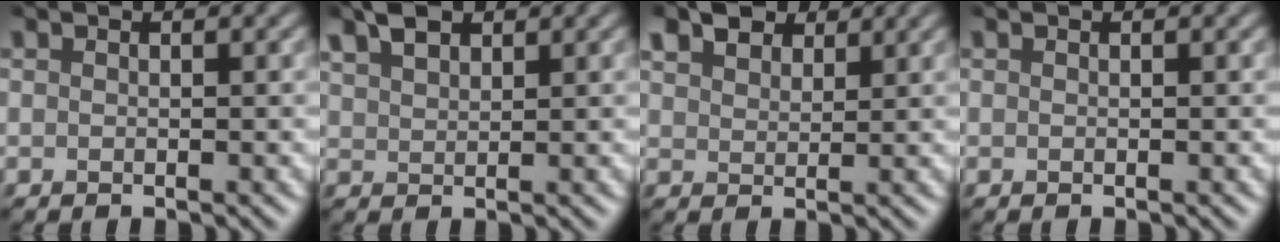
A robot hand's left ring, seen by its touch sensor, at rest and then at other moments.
{"total": 3.2, "force": [2.1, 1.5, 1.9], "torque": [-0.046, 0.014, 0.043]}
{"total": 4.5, "force": [3.1, 2.4, 2.2], "torque": [-0.054, 0.013, 0.053]}
{"total": 0.0}